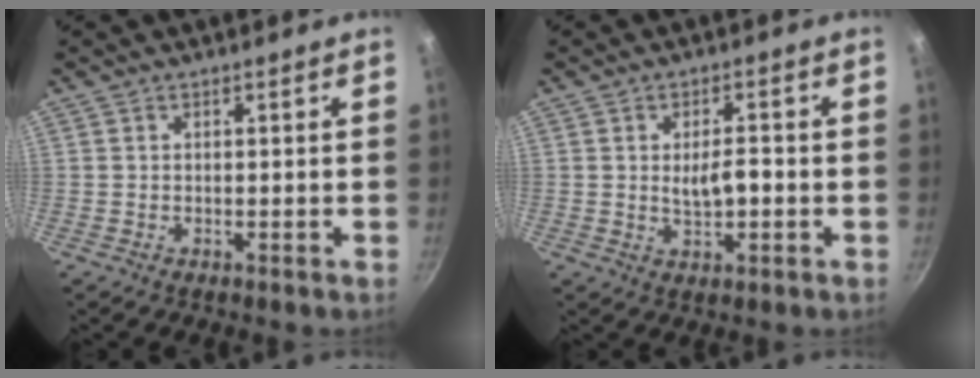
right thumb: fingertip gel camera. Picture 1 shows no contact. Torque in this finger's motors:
{"motor_torque": [0.88, 0.79, 0.36, -0.38, 0.00]}